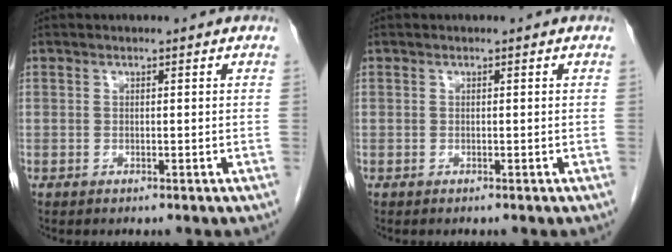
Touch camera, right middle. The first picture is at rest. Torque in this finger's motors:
{"motor_torque": [0.46, 0.06, -0.05, 0.00]}